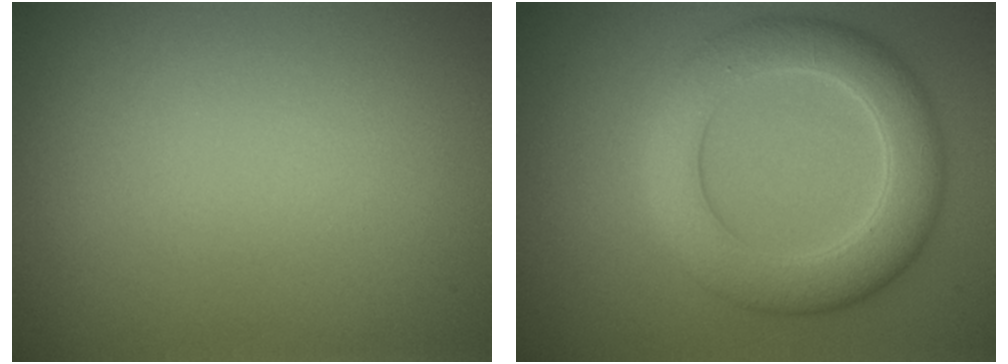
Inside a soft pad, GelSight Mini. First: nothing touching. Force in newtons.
{"total": 6.1, "press": 6.1, "slide": 0.1}